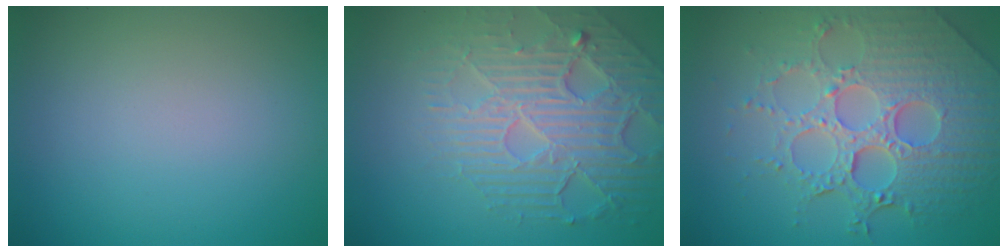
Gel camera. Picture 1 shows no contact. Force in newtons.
{"total": 6.9, "press": 5.0, "slide": 4.7}
{"total": 8.2, "press": 6.0, "slide": 5.6}